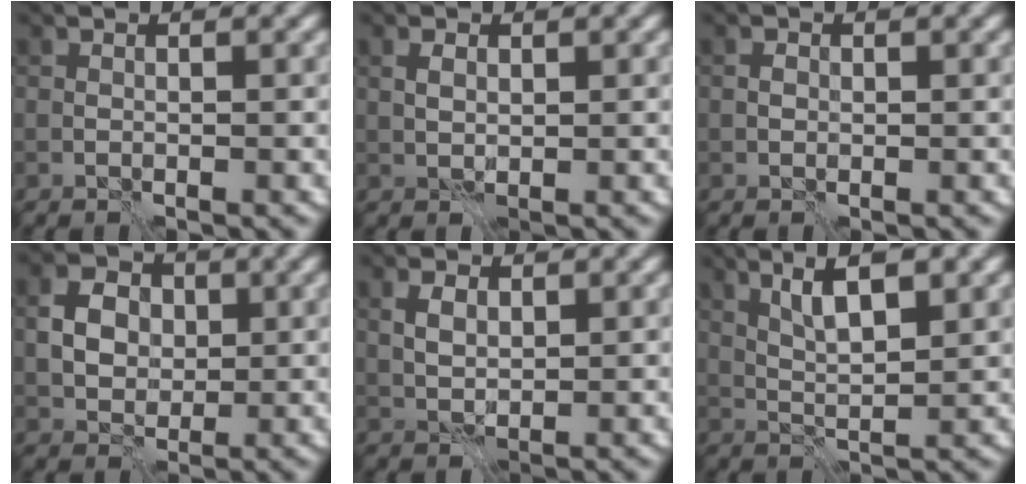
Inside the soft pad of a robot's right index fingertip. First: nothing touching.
{"total": 1.2, "force": [0.6, 0.8, 0.7], "torque": [-0.017, 0.001, 0.014]}
{"total": 0.8, "force": [0.0, 0.7, 0.4], "torque": [-0.006, 0.002, -0.001]}
{"total": 3.9, "force": [0.6, 3.2, 2.1], "torque": [-0.041, 0.004, 0.009]}
{"total": 1.9, "force": [0.9, 1.2, 1.2], "torque": [-0.028, 0.001, 0.018]}
{"total": 4.4, "force": [2.2, 1.1, 3.6], "torque": [-0.074, 0.001, 0.044]}